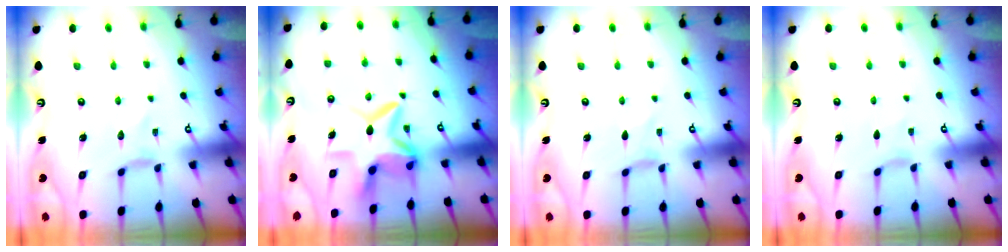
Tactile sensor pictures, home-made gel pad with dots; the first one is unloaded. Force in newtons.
{"total": 8.9, "press": 8.8, "slide": 1.2}
{"total": 0.0}
{"total": 1.4, "press": 1.4, "slide": 0.3}